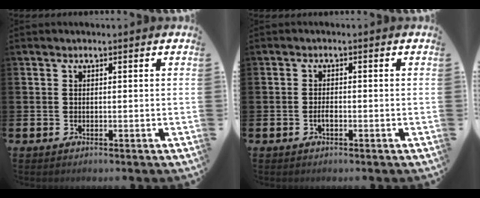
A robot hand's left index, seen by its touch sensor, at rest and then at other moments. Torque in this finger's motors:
{"motor_torque": [0.34, 0.06, 0.02, 0.03]}